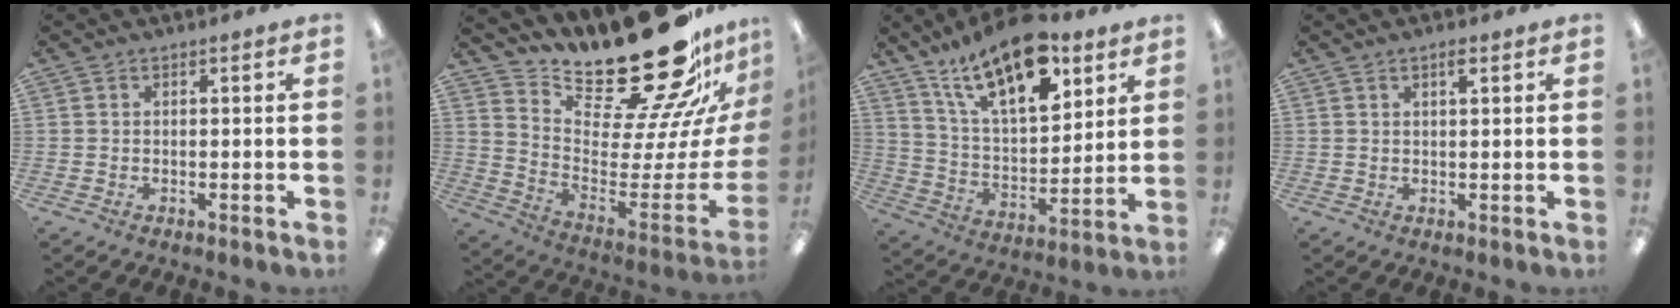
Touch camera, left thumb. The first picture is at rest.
{"total": 28.9, "force": [21.7, 9.5, 16.5], "torque": [-0.208, -0.189, 0.388]}
{"total": 20.0, "force": [13.3, 8.3, 12.4], "torque": [-0.223, -0.069, 0.227]}
{"total": 2.1, "force": [1.4, 0.5, 1.5], "torque": [-0.024, 0.000, 0.022]}